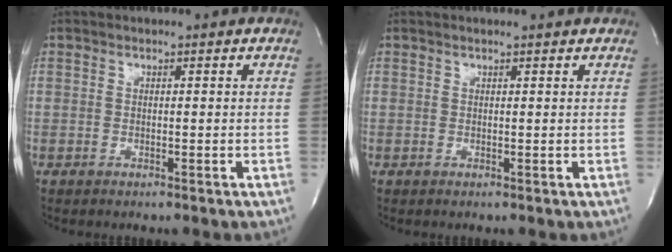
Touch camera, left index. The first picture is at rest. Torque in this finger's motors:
{"motor_torque": [0.17, -0.11, -0.02, 0.02]}